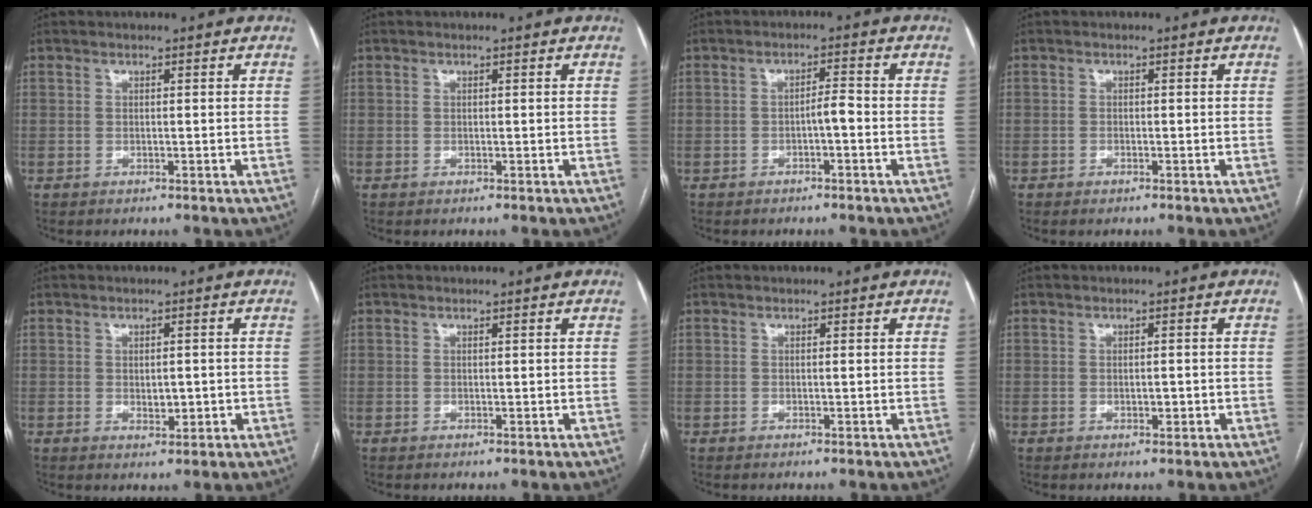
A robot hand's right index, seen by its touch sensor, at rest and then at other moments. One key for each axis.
{"total": 0.0}
{"total": 2.4, "fx": -0.9, "fy": 0.4, "fz": 2.2, "tx": -0.032, "ty": 0.005, "tz": -0.016}
{"total": 0.5, "fx": -0.4, "fy": 0.2, "fz": 0.3, "tx": -0.006, "ty": 0.000, "tz": -0.003}
{"total": 2.6, "fx": -0.3, "fy": 1.3, "fz": 2.2, "tx": -0.034, "ty": -0.002, "tz": 0.001}
{"total": 0.0}
{"total": 0.0}
{"total": 1.5, "fx": -0.3, "fy": 0.6, "fz": 1.3, "tx": -0.022, "ty": 0.000, "tz": -0.002}